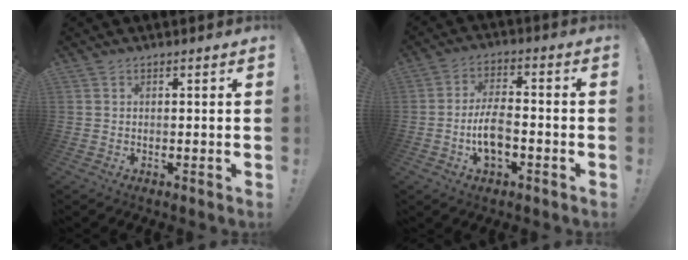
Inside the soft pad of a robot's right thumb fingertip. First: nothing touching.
{"total": 9.1, "force": [-2.8, 4.6, 7.3], "torque": [-0.140, 0.006, -0.048]}